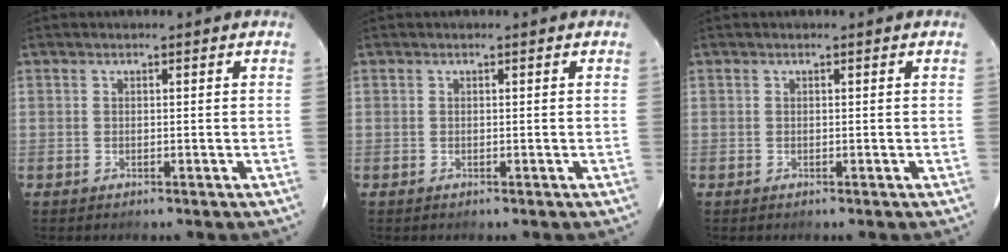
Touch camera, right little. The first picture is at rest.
{"total": 0.0}
{"total": 0.0}